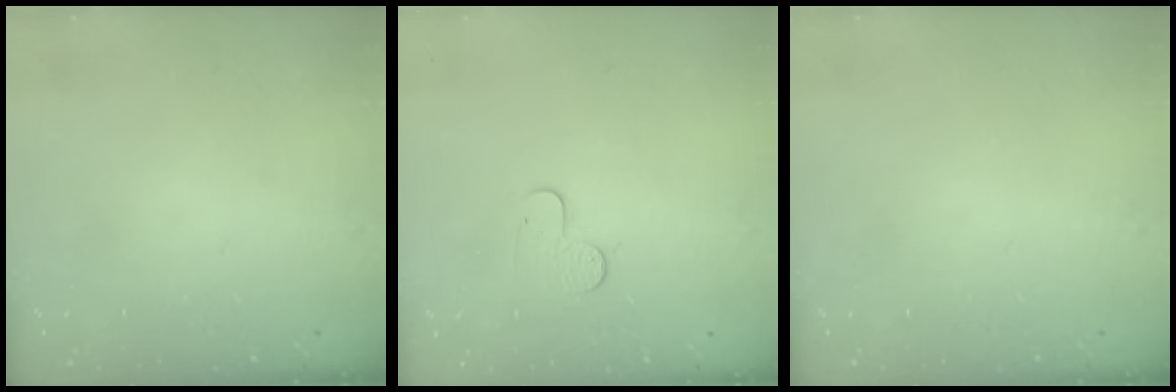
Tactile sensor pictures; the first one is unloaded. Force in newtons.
{"total": 5.9, "press": 5.9, "slide": 0.4}
{"total": 0.0}